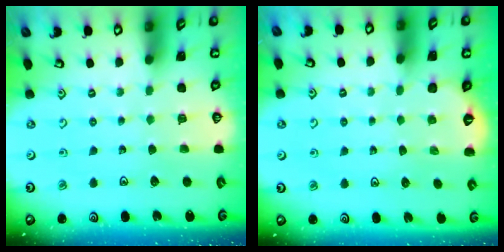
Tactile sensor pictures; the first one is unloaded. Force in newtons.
{"total": 2.1, "press": 1.0, "slide": 1.8}